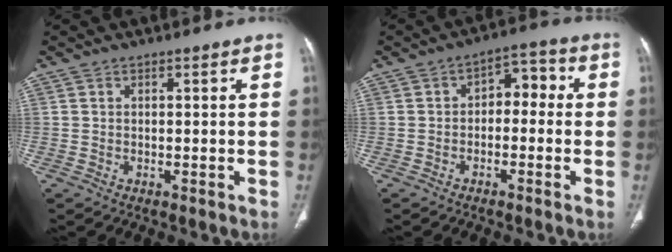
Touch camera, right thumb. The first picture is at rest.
{"total": 5.9, "force": [-0.5, 3.9, 4.4], "torque": [-0.038, 0.036, -0.019]}